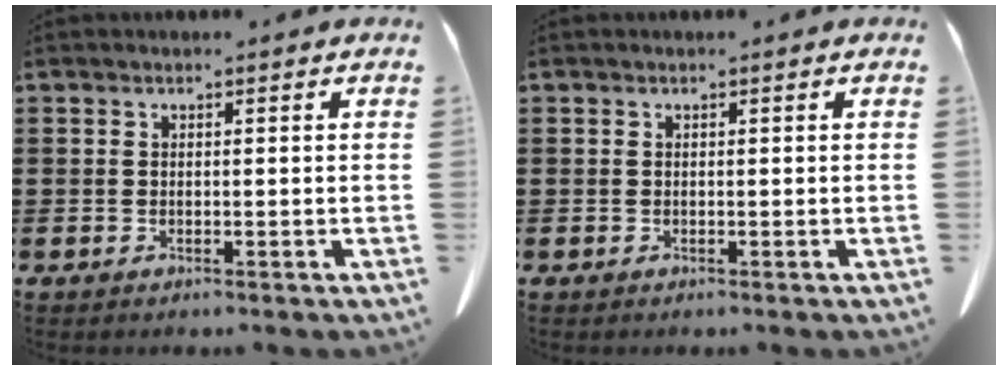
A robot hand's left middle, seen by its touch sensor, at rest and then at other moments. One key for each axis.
{"total": 0.0}